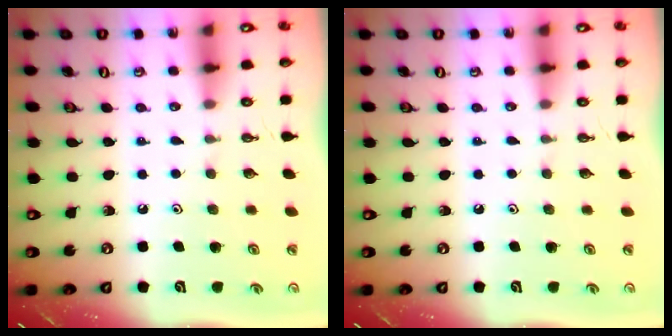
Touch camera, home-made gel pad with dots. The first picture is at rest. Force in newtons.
{"total": 0.0}